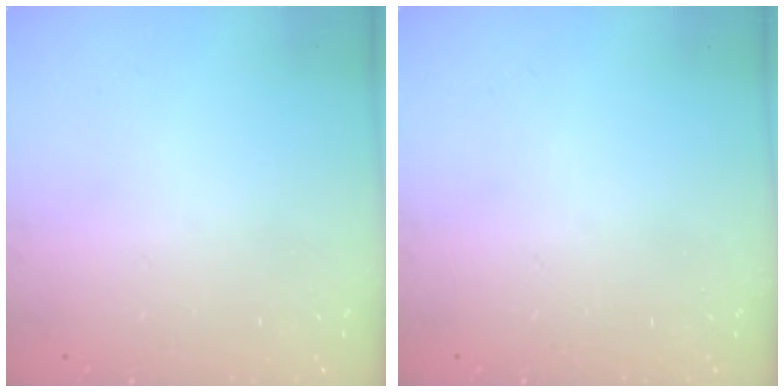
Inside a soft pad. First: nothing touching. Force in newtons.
{"total": 0.0}